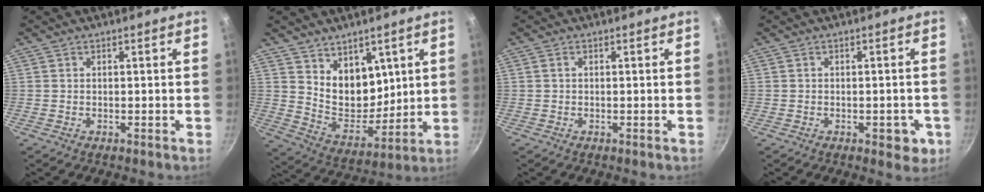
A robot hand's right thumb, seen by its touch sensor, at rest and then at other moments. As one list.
[{"total": 11.1, "force": [4.9, 7.7, 6.4], "torque": [-0.058, -0.047, 0.106]}, {"total": 0.6, "force": [0.1, 0.5, 0.5], "torque": [-0.008, 0.001, 0.000]}, {"total": 3.9, "force": [-1.5, 2.1, 2.9], "torque": [-0.015, 0.005, -0.017]}]